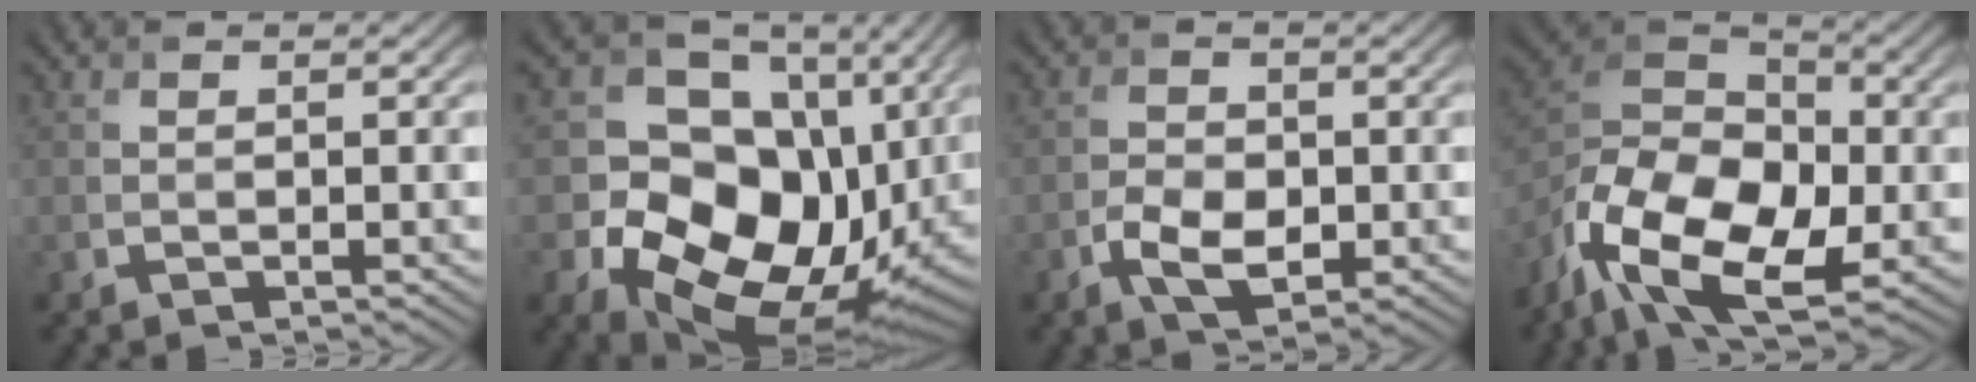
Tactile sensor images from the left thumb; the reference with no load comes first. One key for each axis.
{"total": 17.6, "fx": -1.1, "fy": 13.6, "fz": 11.1, "tx": -0.216, "ty": -0.050, "tz": 0.010}
{"total": 4.6, "fx": -1.6, "fy": 2.8, "fz": 3.2, "tx": -0.064, "ty": -0.005, "tz": -0.032}
{"total": 16.3, "fx": -7.7, "fy": 9.4, "fz": 10.9, "tx": -0.251, "ty": -0.023, "tz": -0.152}